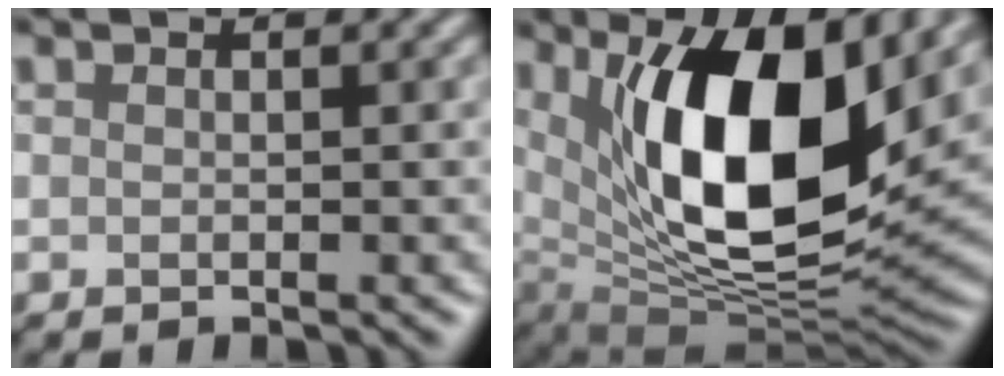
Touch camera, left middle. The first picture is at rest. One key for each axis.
{"total": 13.9, "fx": 4.5, "fy": 5.6, "fz": 12.0, "tx": -0.184, "ty": -0.016, "tz": 0.076}